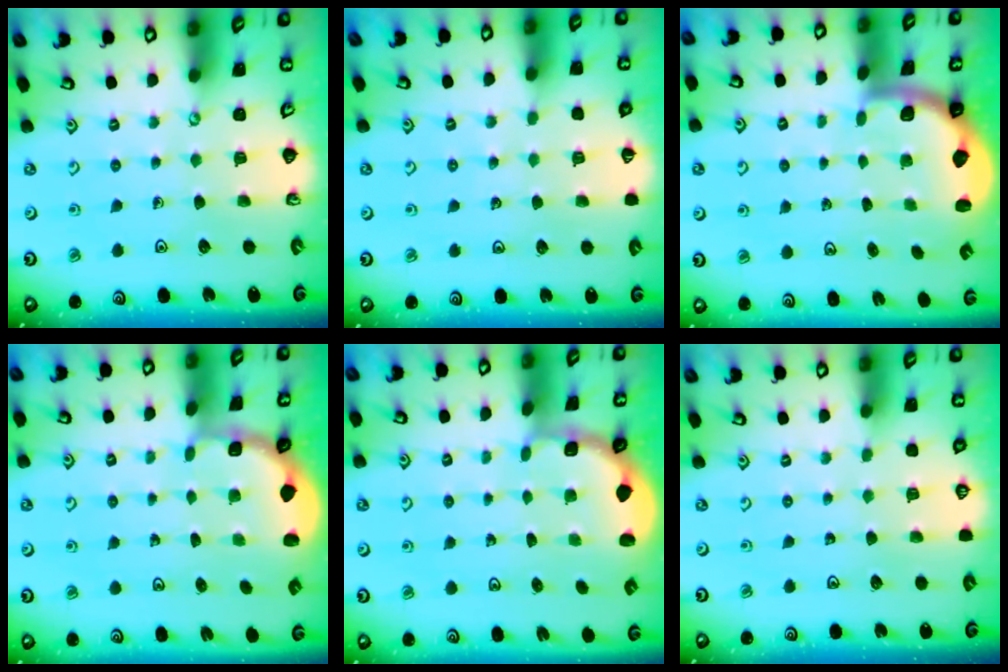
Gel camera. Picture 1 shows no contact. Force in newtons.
{"total": 2.1, "press": 2.1, "slide": 0.4}
{"total": 2.0, "press": 2.0, "slide": 0.5}
{"total": 1.8, "press": 1.6, "slide": 0.7}
{"total": 1.8, "press": 1.6, "slide": 0.7}
{"total": 0.0}